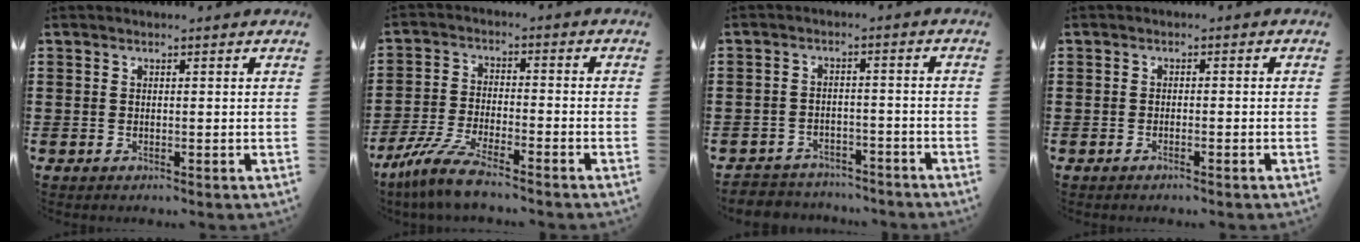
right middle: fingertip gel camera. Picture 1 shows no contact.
{"total": 6.6, "force": [-5.5, 0.3, 3.6], "torque": [-0.090, -0.015, -0.111]}
{"total": 3.0, "force": [-3.0, 0.6, -0.4], "torque": [-0.003, 0.000, -0.066]}
{"total": 0.7, "force": [-0.4, 0.0, 0.5], "torque": [-0.009, -0.002, -0.008]}